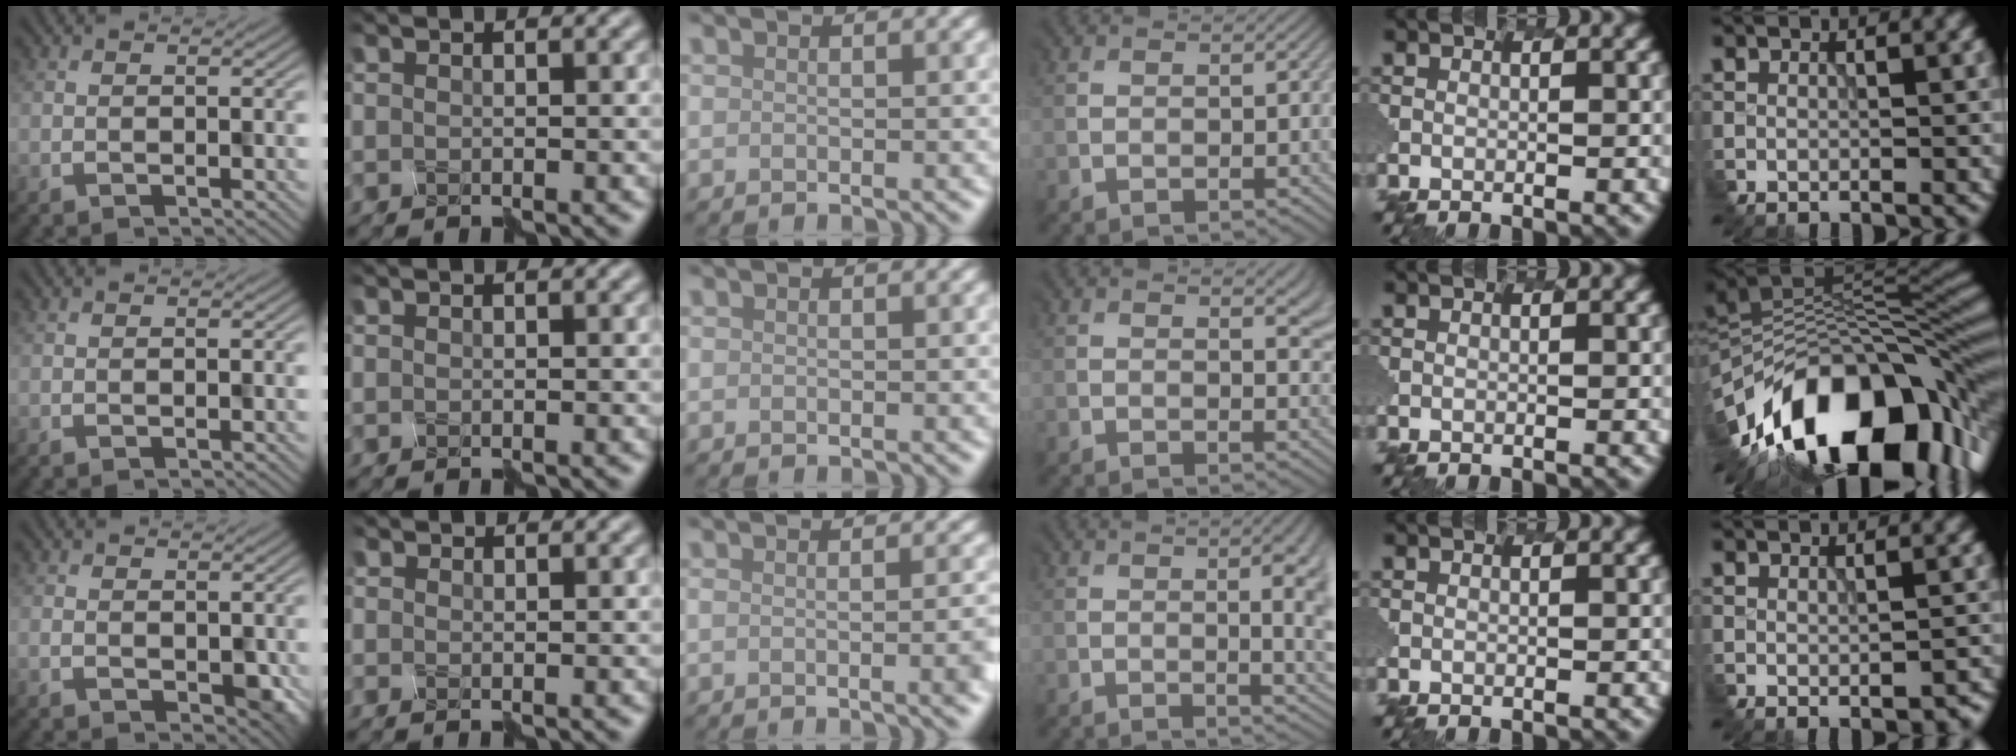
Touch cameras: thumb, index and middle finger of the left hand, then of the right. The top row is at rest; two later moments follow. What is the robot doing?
{"motion": "disassemble", "object": "spray bottle"}